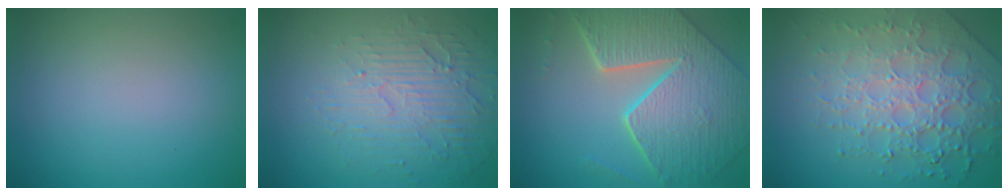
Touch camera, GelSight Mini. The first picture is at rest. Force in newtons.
{"total": 4.1, "press": 3.3, "slide": 2.4}
{"total": 9.1, "press": 6.5, "slide": 6.3}
{"total": 8.0, "press": 5.5, "slide": 5.7}